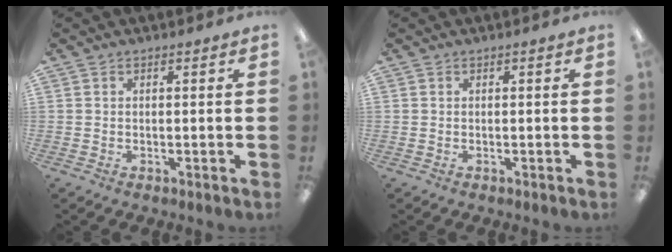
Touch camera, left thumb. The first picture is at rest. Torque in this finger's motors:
{"motor_torque": [0.00, 0.00, 0.07, -0.07, -0.01]}